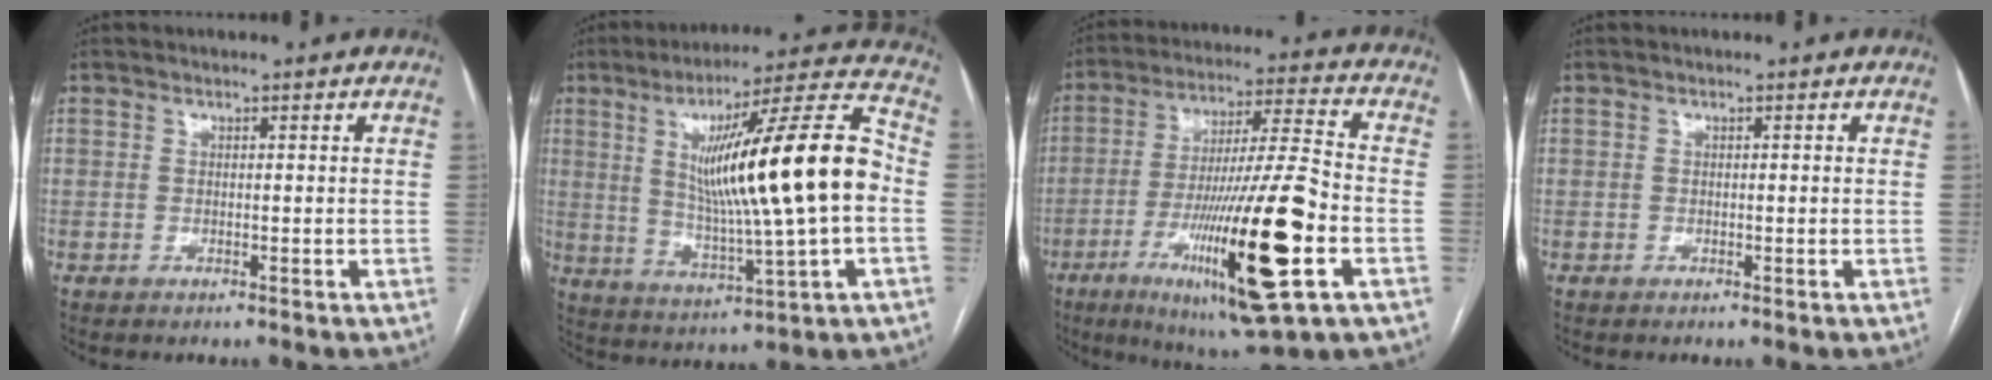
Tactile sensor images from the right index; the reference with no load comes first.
{"total": 21.3, "force": [1.3, 1.0, 21.2], "torque": [-0.344, 0.011, 0.016]}
{"total": 22.4, "force": [-7.6, 1.2, 21.0], "torque": [-0.371, -0.034, -0.127]}
{"total": 0.0}